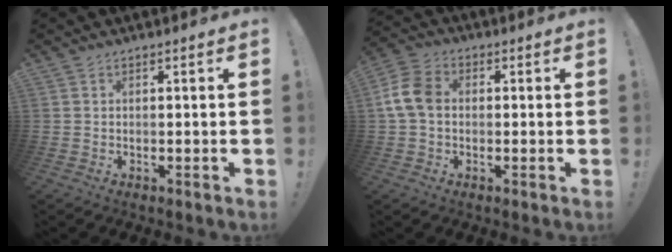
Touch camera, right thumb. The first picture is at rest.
{"total": 9.5, "force": [0.3, 6.8, 6.6], "torque": [-0.141, 0.013, 0.013]}